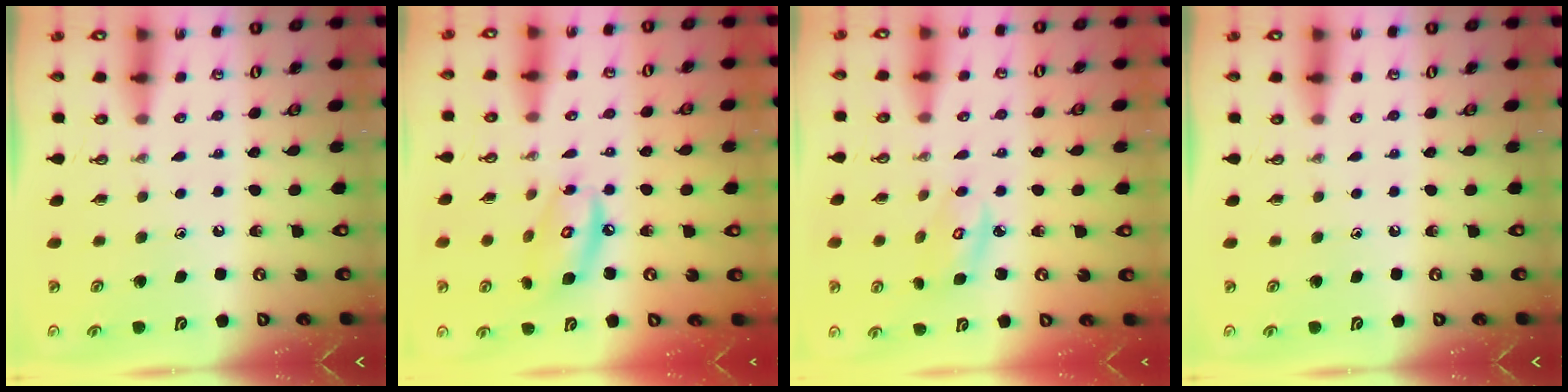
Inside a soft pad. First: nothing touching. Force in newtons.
{"total": 10.0, "press": 10.0, "slide": 0.8}
{"total": 4.9, "press": 4.9, "slide": 0.3}
{"total": 0.0}